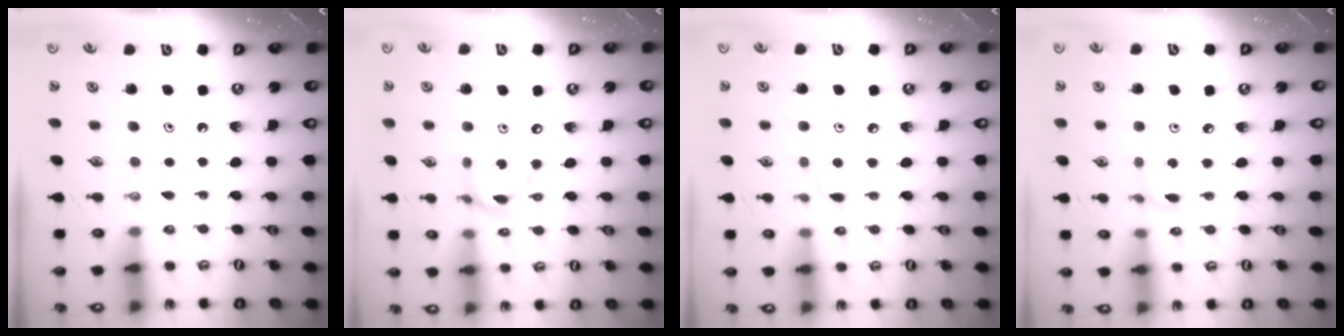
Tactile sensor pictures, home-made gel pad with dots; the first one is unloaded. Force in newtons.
{"total": 10.2, "press": 10.2, "slide": 0.9}
{"total": 5.1, "press": 5.1, "slide": 0.5}
{"total": 2.4, "press": 2.4, "slide": 0.3}